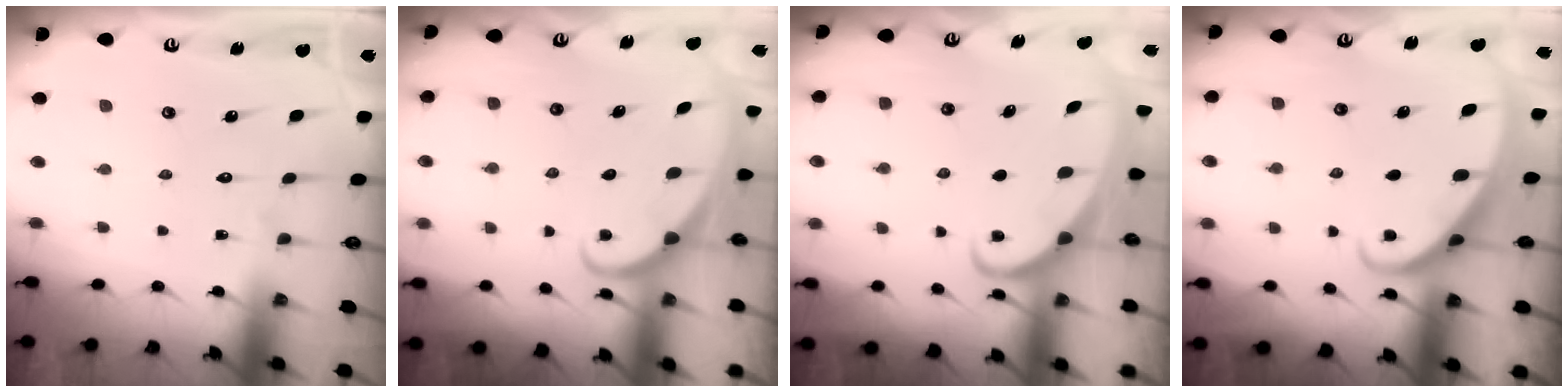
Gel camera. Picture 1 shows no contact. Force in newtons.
{"total": 1.8, "press": 1.7, "slide": 0.1}
{"total": 2.0, "press": 2.0, "slide": 0.3}
{"total": 2.3, "press": 2.3, "slide": 0.2}